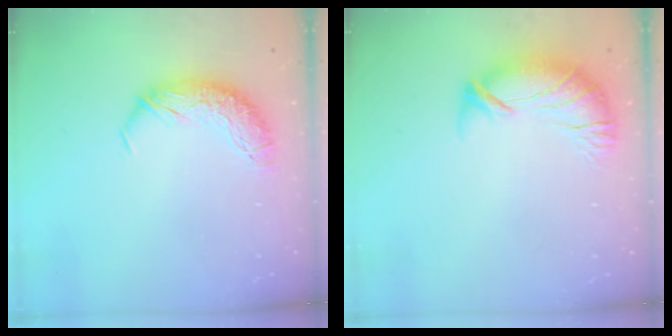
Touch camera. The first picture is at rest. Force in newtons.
{"total": 3.5, "press": 2.5, "slide": 2.4}